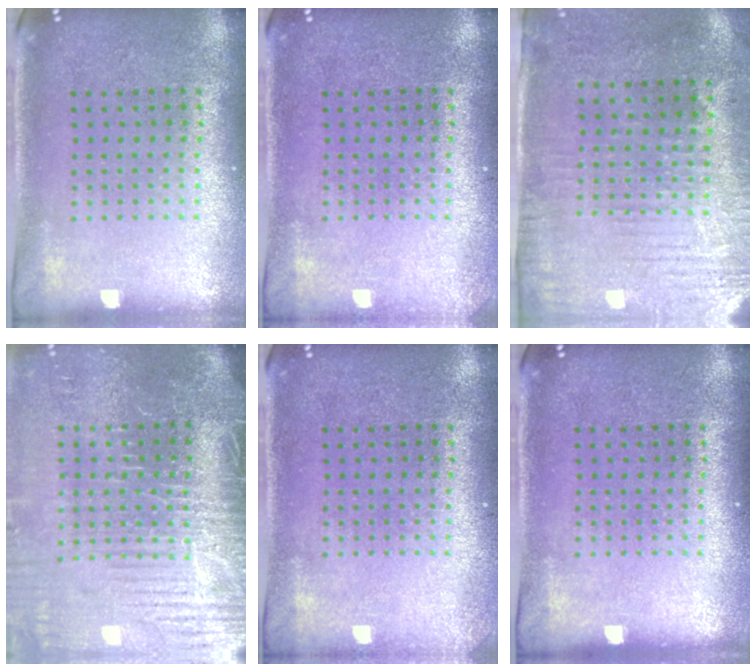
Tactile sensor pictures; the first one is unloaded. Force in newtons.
{"total": 1.0, "press": 1.0, "slide": 0.1}
{"total": 3.0, "press": 2.5, "slide": 1.6}
{"total": 4.6, "press": 4.1, "slide": 2.2}
{"total": 1.0, "press": 1.0, "slide": 0.1}
{"total": 0.0}